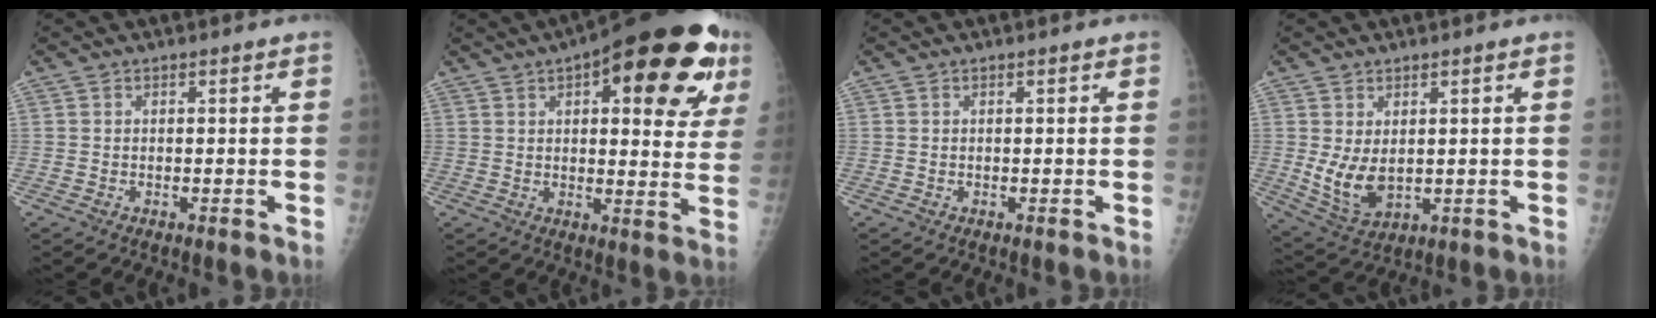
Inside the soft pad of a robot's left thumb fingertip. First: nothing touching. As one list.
[{"total": 24.6, "force": [11.2, 9.2, 19.9], "torque": [-0.236, -0.003, 0.145]}, {"total": 0.0}, {"total": 7.2, "force": [0.5, 4.5, 5.6], "torque": [-0.095, -0.018, 0.029]}]